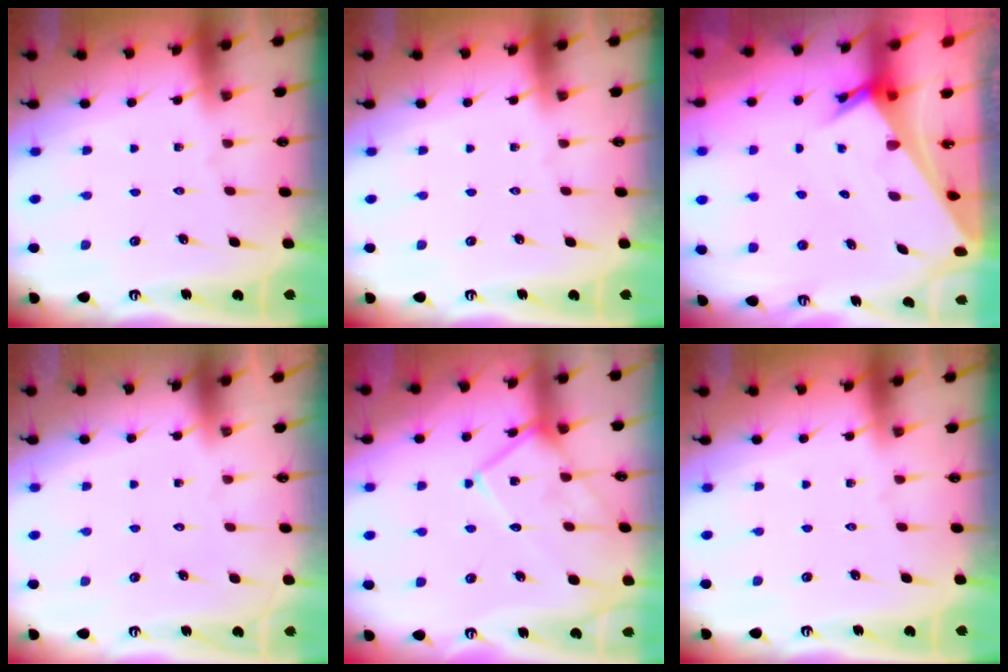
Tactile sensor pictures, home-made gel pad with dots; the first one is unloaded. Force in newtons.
{"total": 0.0}
{"total": 3.9, "press": 3.9, "slide": 0.4}
{"total": 1.6, "press": 1.6, "slide": 0.0}
{"total": 12.9, "press": 12.9, "slide": 1.1}
{"total": 0.0}